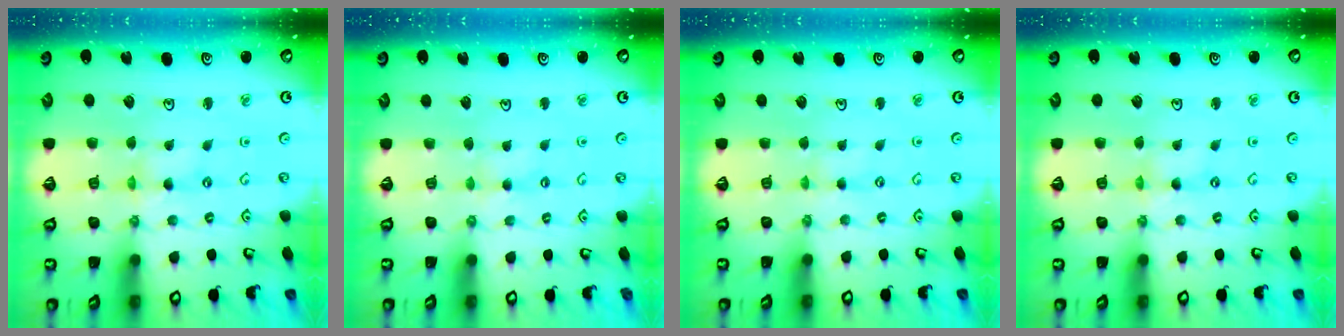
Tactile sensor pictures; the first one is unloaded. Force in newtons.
{"total": 2.1, "press": 2.0, "slide": 0.4}
{"total": 1.0, "press": 0.9, "slide": 0.2}
{"total": 0.0}